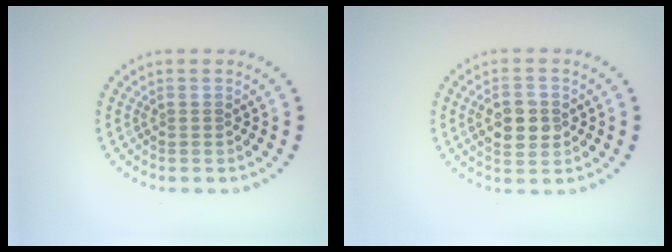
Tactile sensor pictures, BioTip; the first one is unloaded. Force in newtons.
{"total": 3.7, "press": 3.6, "slide": 0.2}